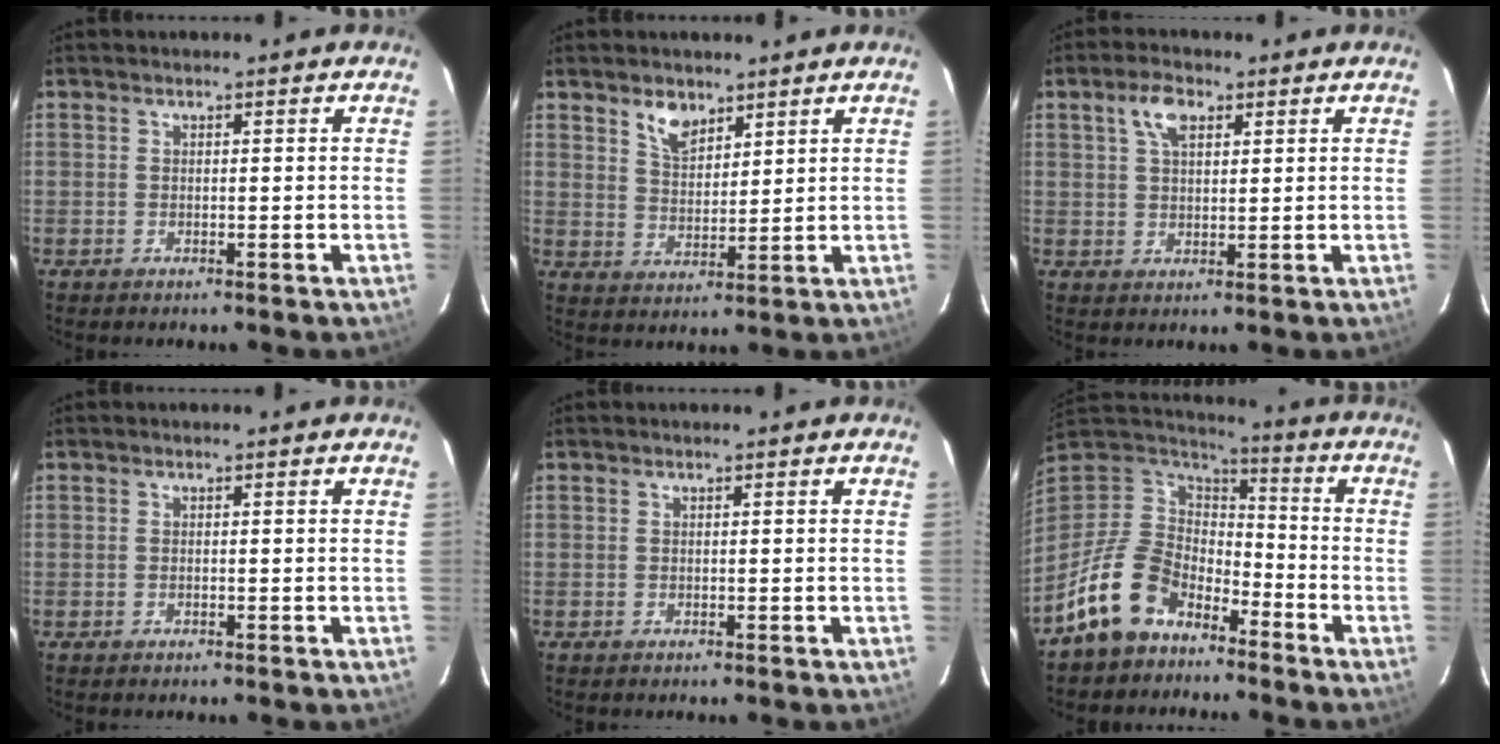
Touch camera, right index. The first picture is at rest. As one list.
[{"total": 5.3, "force": [3.8, 2.7, 2.7], "torque": [-0.045, 0.004, 0.073]}, {"total": 4.9, "force": [2.3, 2.5, 3.5], "torque": [-0.066, 0.013, 0.042]}, {"total": 0.0}, {"total": 0.0}, {"total": 14.4, "force": [-9.6, 8.8, 6.2], "torque": [-0.150, 0.014, -0.167]}]